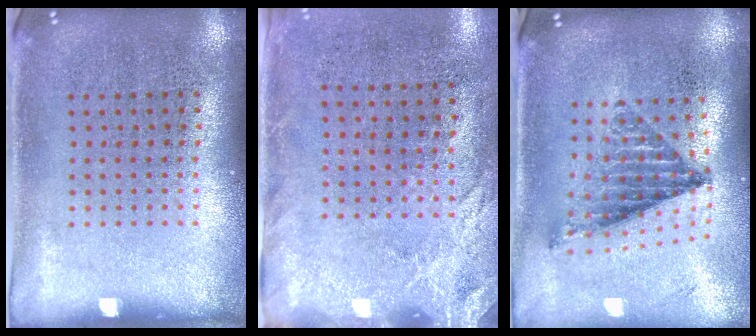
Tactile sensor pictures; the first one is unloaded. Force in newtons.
{"total": 2.5, "press": 1.9, "slide": 1.6}
{"total": 1.0, "press": 0.9, "slide": 0.4}